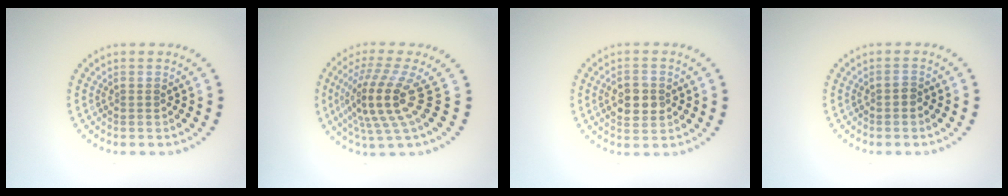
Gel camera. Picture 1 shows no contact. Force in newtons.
{"total": 4.9, "press": 3.6, "slide": 3.3}
{"total": 3.6, "press": 3.6, "slide": 0.2}
{"total": 0.8, "press": 0.7, "slide": 0.2}